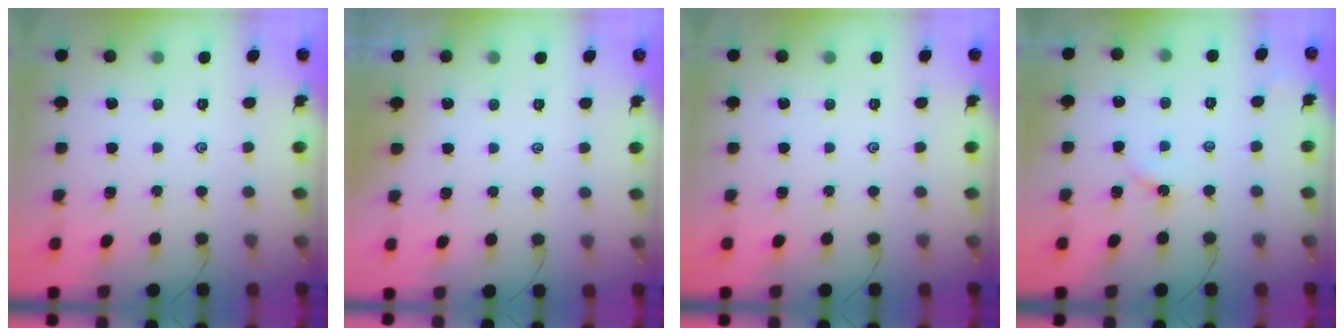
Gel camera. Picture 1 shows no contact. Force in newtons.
{"total": 1.2, "press": 1.2, "slide": 0.3}
{"total": 0.0}
{"total": 2.7, "press": 2.7, "slide": 0.4}